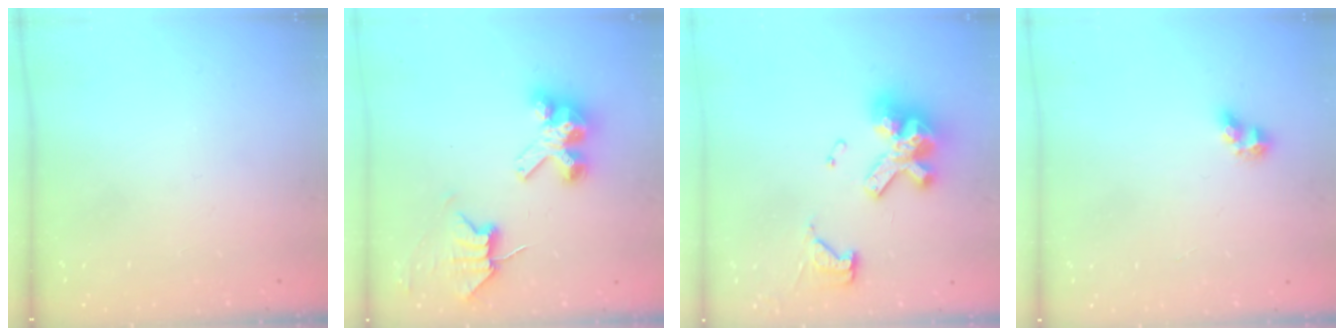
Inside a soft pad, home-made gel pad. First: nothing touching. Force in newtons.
{"total": 8.6, "press": 8.6, "slide": 0.7}
{"total": 14.8, "press": 14.7, "slide": 1.7}
{"total": 5.0, "press": 4.9, "slide": 0.6}